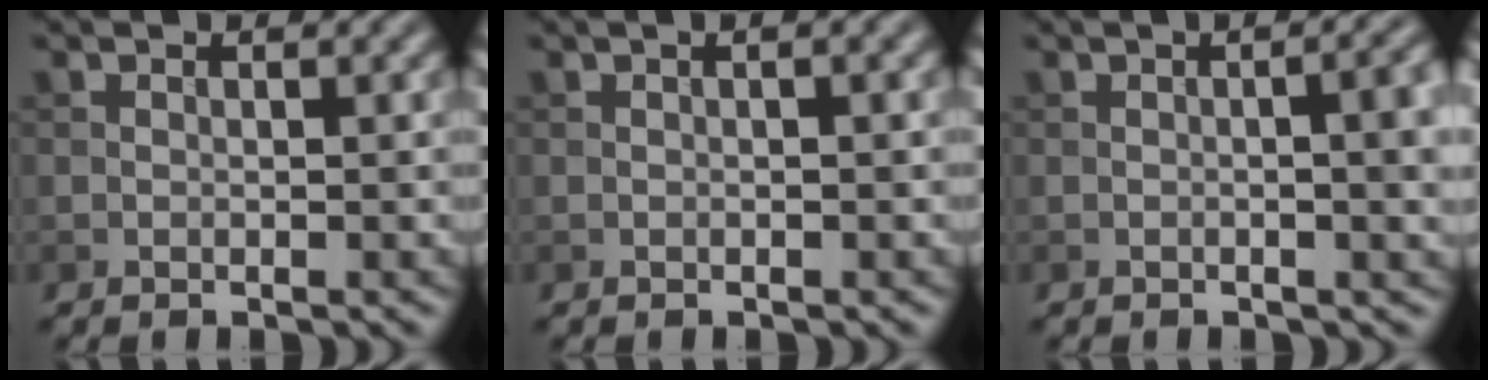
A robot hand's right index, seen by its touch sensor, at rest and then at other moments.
{"total": 1.4, "force": [0.3, 0.3, 1.3], "torque": [-0.023, 0.001, 0.000]}
{"total": 6.7, "force": [0.2, 2.8, 6.1], "torque": [-0.043, 0.014, -0.005]}